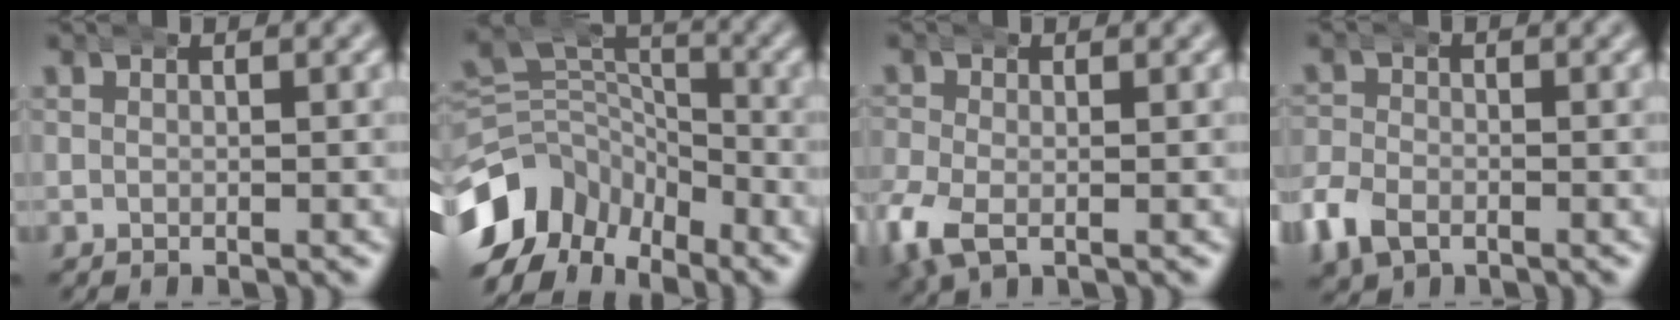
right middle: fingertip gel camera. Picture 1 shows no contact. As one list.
[{"total": 11.0, "force": [-3.6, 8.6, 5.8], "torque": [-0.108, -0.030, -0.061]}, {"total": 3.7, "force": [-1.4, 2.5, 2.4], "torque": [-0.081, -0.021, -0.016]}, {"total": 3.4, "force": [-1.8, 2.5, 1.6], "torque": [-0.049, -0.009, -0.029]}]